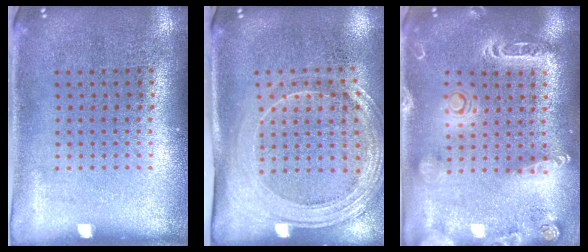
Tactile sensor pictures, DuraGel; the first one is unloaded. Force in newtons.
{"total": 2.1, "press": 1.8, "slide": 1.1}
{"total": 2.1, "press": 1.9, "slide": 0.8}